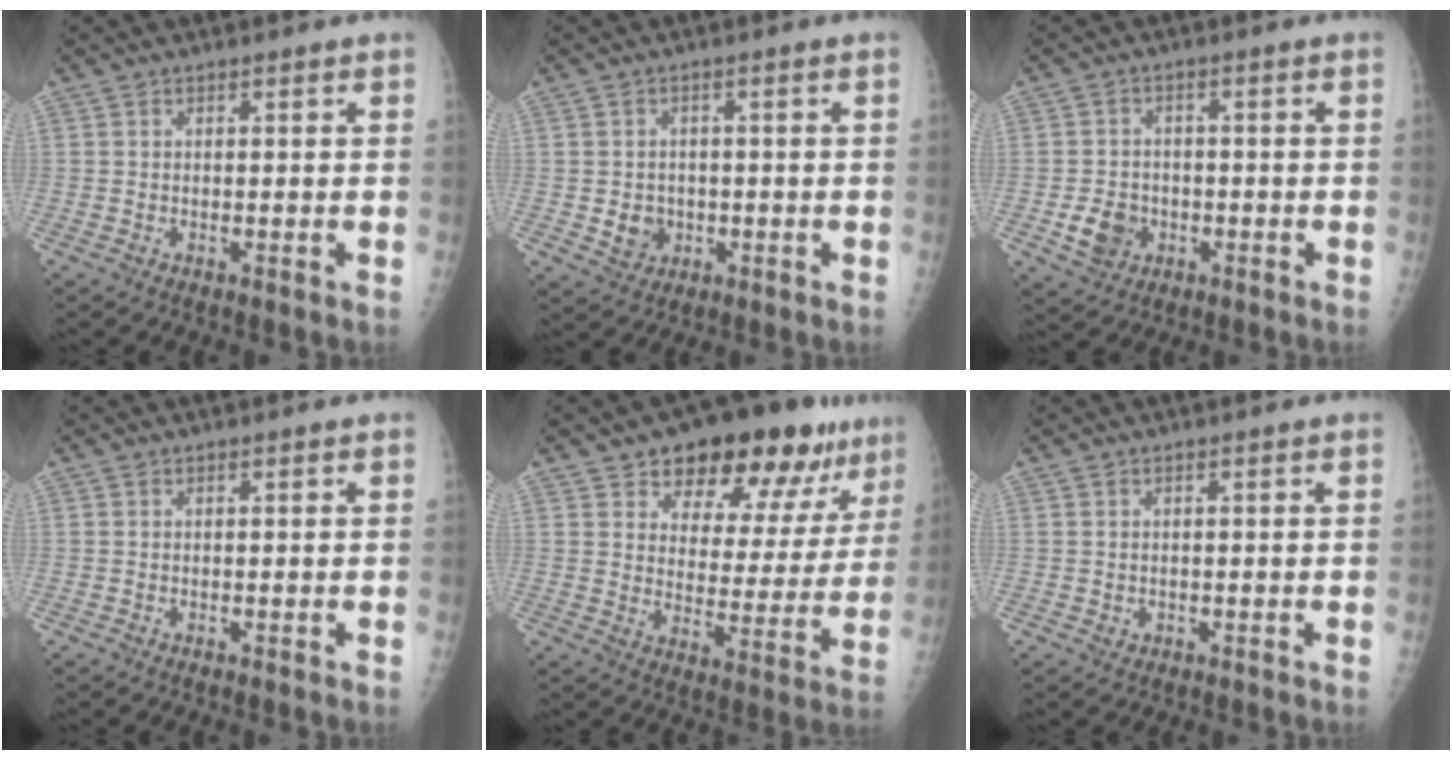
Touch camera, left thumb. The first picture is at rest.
{"total": 4.5, "force": [-0.8, 4.0, 1.9], "torque": [-0.012, 0.004, -0.004]}
{"total": 6.5, "force": [-2.0, 5.5, 2.8], "torque": [-0.030, 0.010, -0.029]}
{"total": 0.0}
{"total": 19.3, "force": [12.9, 9.5, 10.7], "torque": [-0.096, -0.052, 0.176]}
{"total": 1.2, "force": [-0.1, 1.2, 0.4], "torque": [-0.005, 0.001, 0.002]}